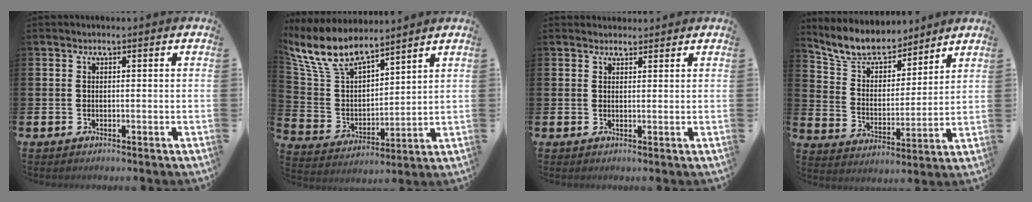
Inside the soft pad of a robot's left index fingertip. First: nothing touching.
{"total": 9.9, "force": [8.6, 3.2, 3.9], "torque": [-0.121, -0.041, 0.156]}
{"total": 1.8, "force": [1.6, 0.6, 0.0], "torque": [0.006, -0.002, 0.030]}
{"total": 8.4, "force": [7.8, 2.5, 1.6], "torque": [-0.079, -0.047, 0.144]}